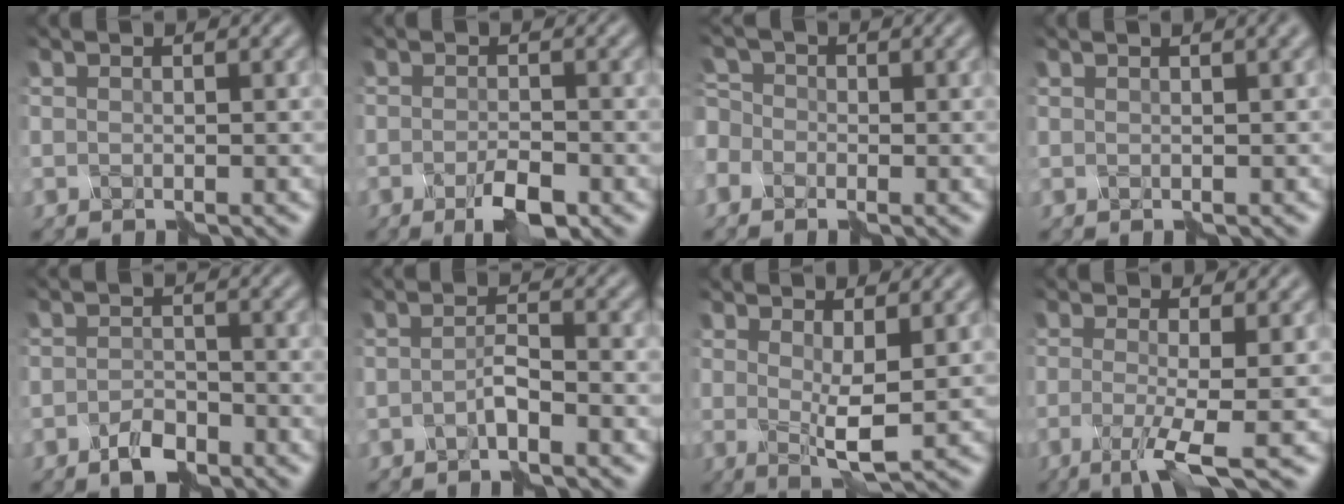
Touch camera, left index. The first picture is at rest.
{"total": 2.6, "force": [-1.7, 0.3, 1.9], "torque": [-0.046, 0.002, -0.033]}
{"total": 4.0, "force": [-1.4, 3.3, 1.9], "torque": [-0.060, 0.012, -0.030]}
{"total": 1.3, "force": [0.8, 0.1, 1.0], "torque": [-0.004, 0.004, 0.009]}
{"total": 2.1, "force": [-1.8, 0.6, 0.8], "torque": [-0.022, 0.006, -0.037]}
{"total": 1.5, "force": [-1.0, -0.4, 1.0], "torque": [-0.027, 0.008, -0.020]}
{"total": 3.0, "force": [0.6, 0.6, 2.8], "torque": [-0.057, -0.008, 0.013]}
{"total": 4.8, "force": [-1.9, 0.7, 4.4], "torque": [-0.091, -0.003, -0.043]}